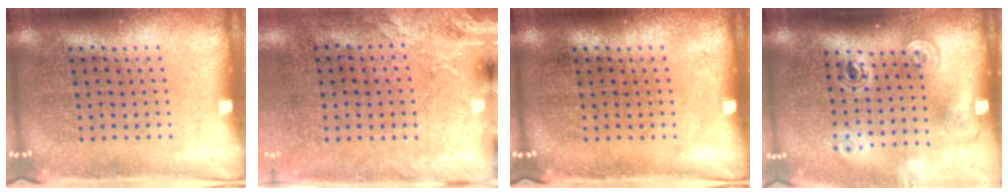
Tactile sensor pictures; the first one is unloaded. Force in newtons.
{"total": 2.6, "press": 2.0, "slide": 1.6}
{"total": 0.0}
{"total": 1.8, "press": 1.4, "slide": 1.2}